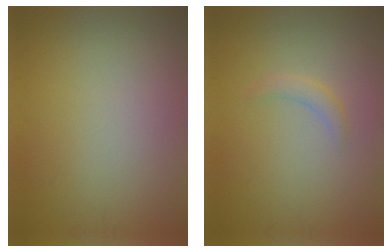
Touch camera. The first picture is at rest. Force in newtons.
{"total": 1.2, "press": 1.2, "slide": 0.1}